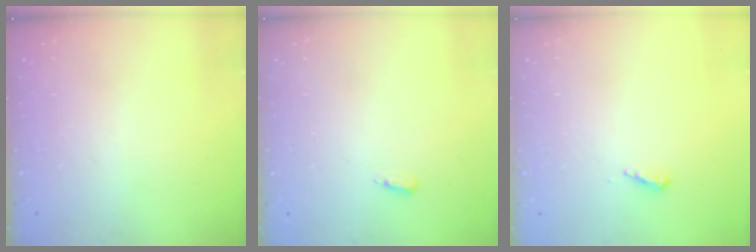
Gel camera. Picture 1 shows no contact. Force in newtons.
{"total": 4.4, "press": 3.4, "slide": 2.9}
{"total": 4.3, "press": 4.2, "slide": 0.6}